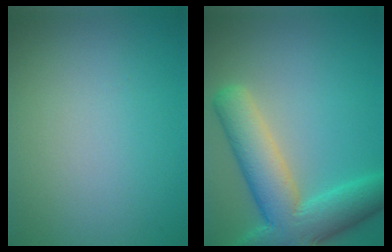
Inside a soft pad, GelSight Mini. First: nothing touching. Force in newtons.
{"total": 9.1, "press": 9.1, "slide": 0.6}